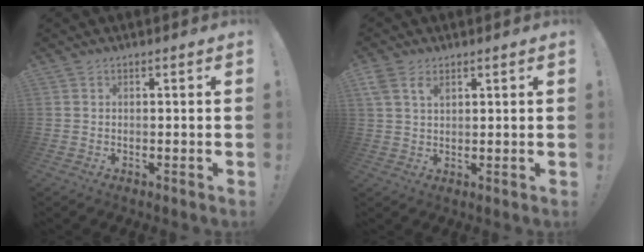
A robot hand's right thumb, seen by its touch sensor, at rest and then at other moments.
{"total": 4.7, "force": [2.6, 2.6, 3.0], "torque": [-0.050, -0.009, 0.049]}